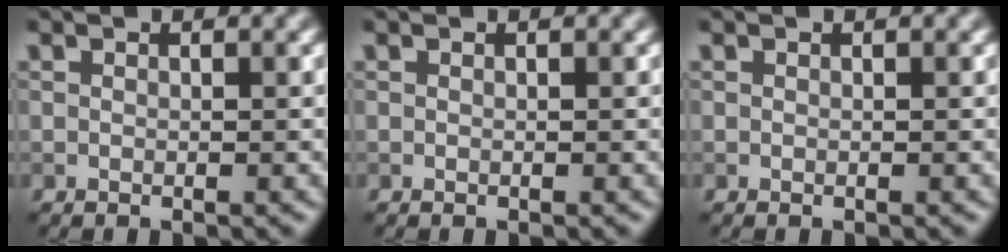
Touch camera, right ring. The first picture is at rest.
{"total": 0.0}
{"total": 0.0}